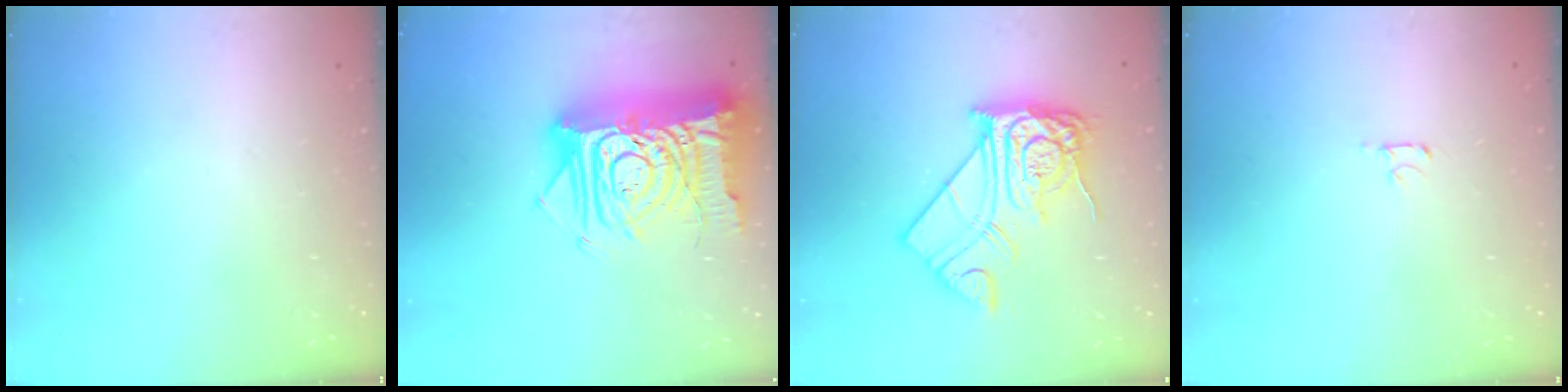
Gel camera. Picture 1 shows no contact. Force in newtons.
{"total": 24.5, "press": 24.3, "slide": 2.7}
{"total": 16.2, "press": 16.1, "slide": 1.3}
{"total": 2.5, "press": 2.4, "slide": 0.3}